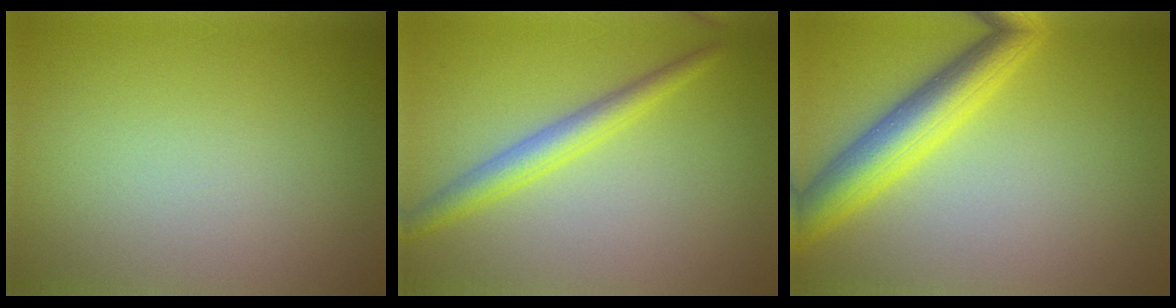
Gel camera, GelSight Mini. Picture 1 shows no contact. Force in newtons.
{"total": 2.9, "press": 2.9, "slide": 0.1}
{"total": 5.6, "press": 5.6, "slide": 0.2}